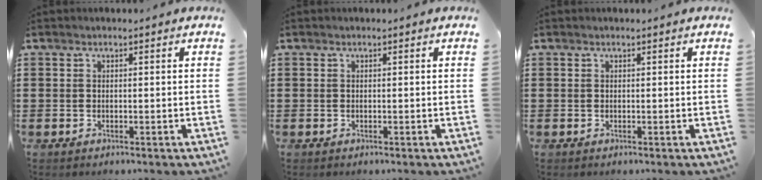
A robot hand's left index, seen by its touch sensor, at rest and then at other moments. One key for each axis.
{"total": 0.0}
{"total": 0.0}